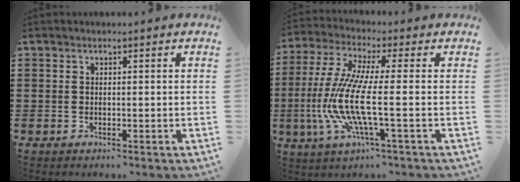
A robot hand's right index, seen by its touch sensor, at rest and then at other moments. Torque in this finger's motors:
{"motor_torque": [2.14, 0.00, 1.05, 0.21]}